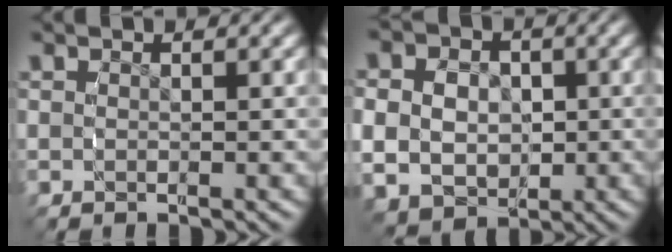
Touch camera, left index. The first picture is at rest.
{"total": 8.2, "force": [-1.0, 7.1, 3.9], "torque": [-0.092, -0.040, -0.008]}